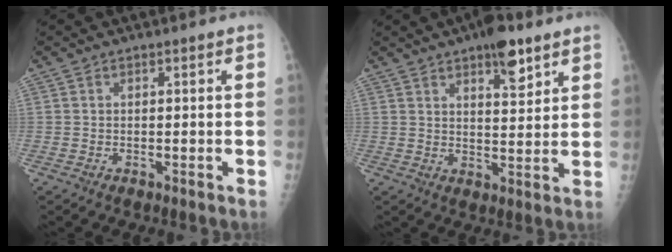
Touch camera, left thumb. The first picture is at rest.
{"total": 7.9, "force": [5.0, 2.9, 5.4], "torque": [-0.061, -0.028, 0.071]}